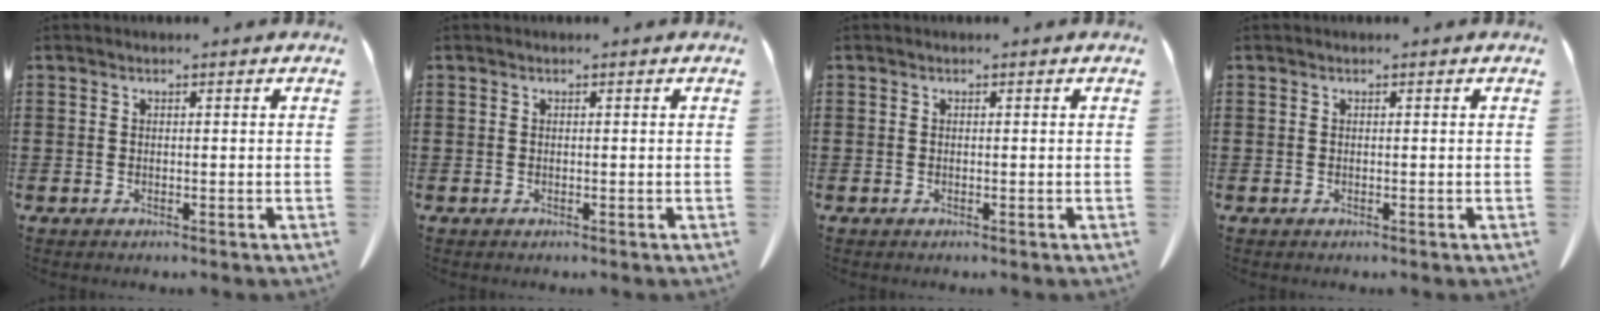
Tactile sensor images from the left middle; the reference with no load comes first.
{"total": 0.0}
{"total": 0.0}
{"total": 0.0}